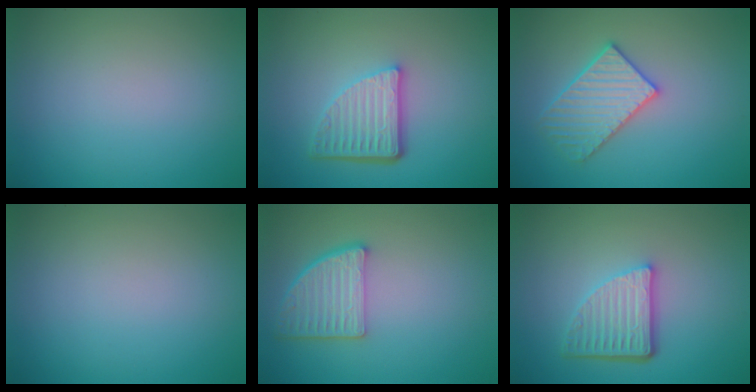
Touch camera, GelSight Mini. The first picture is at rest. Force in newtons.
{"total": 5.0, "press": 3.6, "slide": 3.6}
{"total": 3.4, "press": 3.3, "slide": 0.8}
{"total": 0.0}
{"total": 4.6, "press": 3.9, "slide": 2.4}
{"total": 4.9, "press": 3.6, "slide": 3.4}